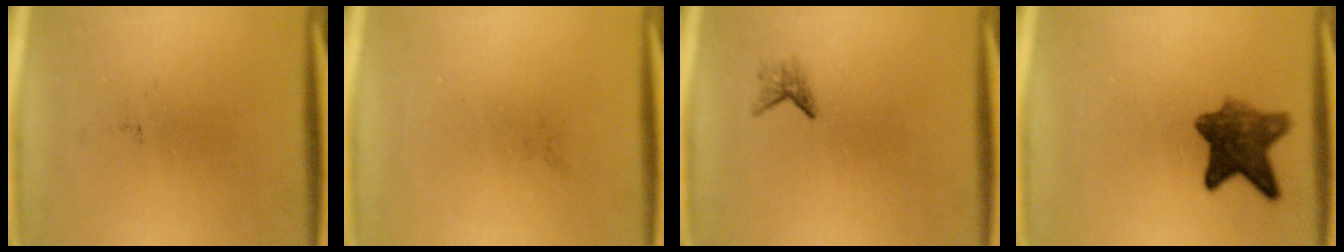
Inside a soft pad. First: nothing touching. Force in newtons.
{"total": 0.0}
{"total": 1.2}
{"total": 7.6}